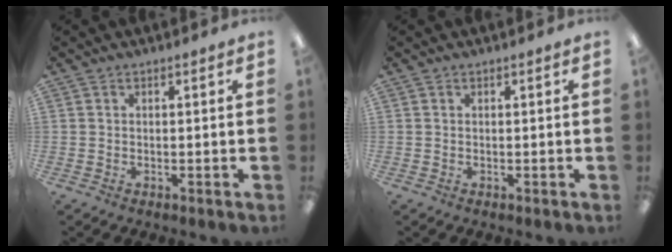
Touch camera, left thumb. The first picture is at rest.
{"total": 0.0}